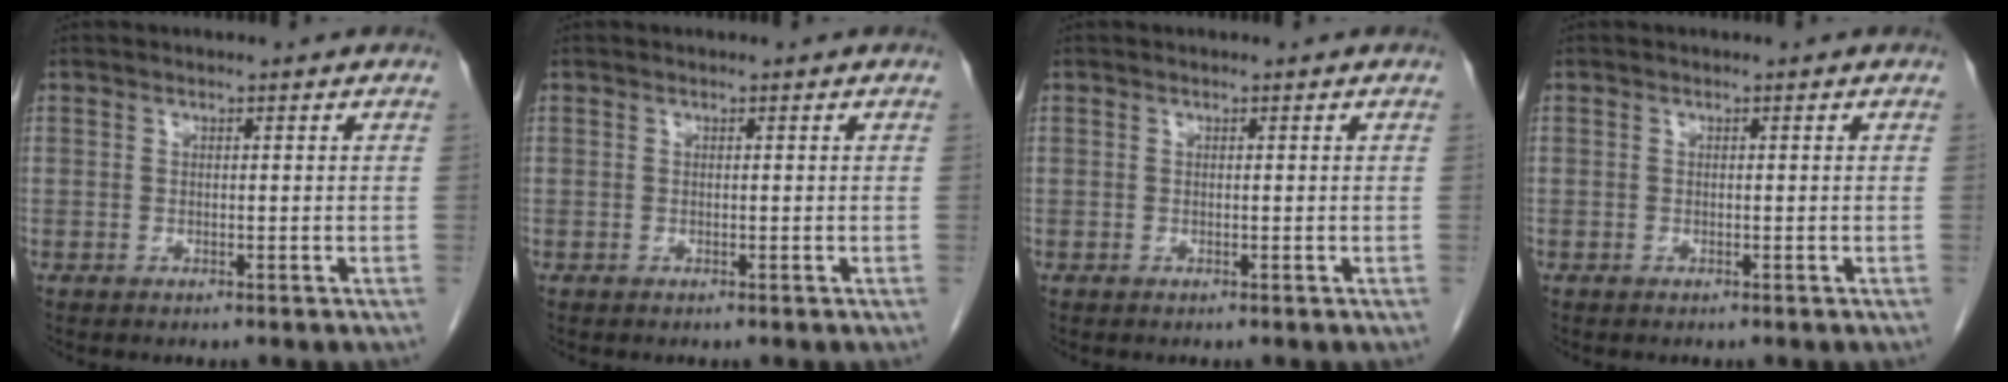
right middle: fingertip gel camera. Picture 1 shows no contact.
{"total": 0.0}
{"total": 0.0}
{"total": 0.0}